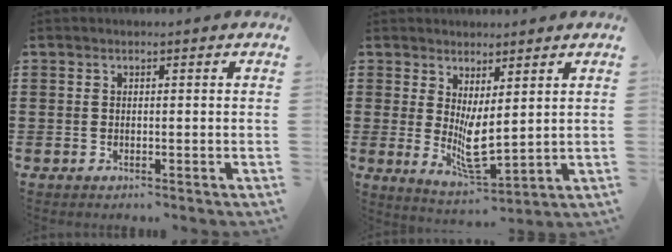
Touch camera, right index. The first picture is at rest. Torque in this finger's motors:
{"motor_torque": [0.74, -0.22, 0.22, 0.09]}